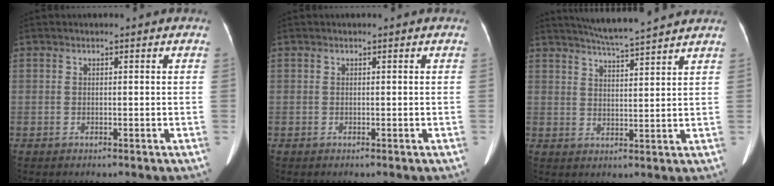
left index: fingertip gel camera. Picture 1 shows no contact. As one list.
[{"total": 0.0}, {"total": 9.7, "force": [8.8, -0.7, 3.9], "torque": [-0.072, 0.014, 0.132]}]